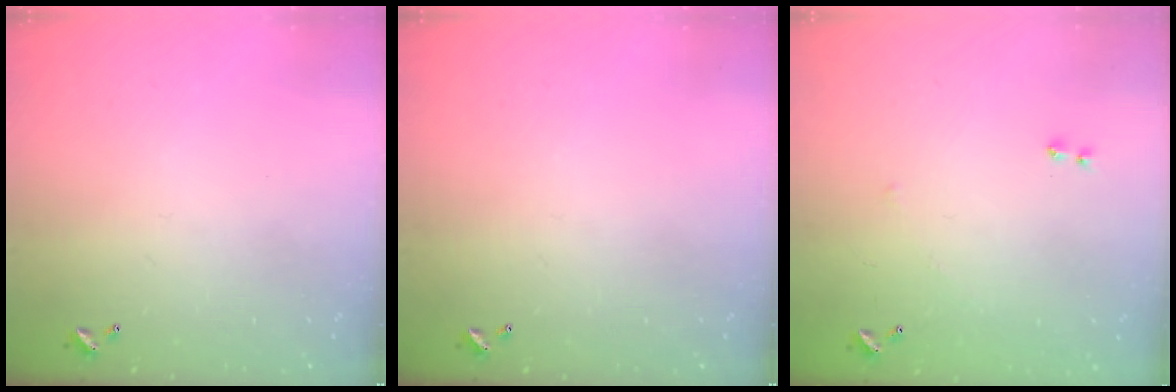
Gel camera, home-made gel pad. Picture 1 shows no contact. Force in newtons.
{"total": 0.0}
{"total": 7.7, "press": 7.7, "slide": 0.8}